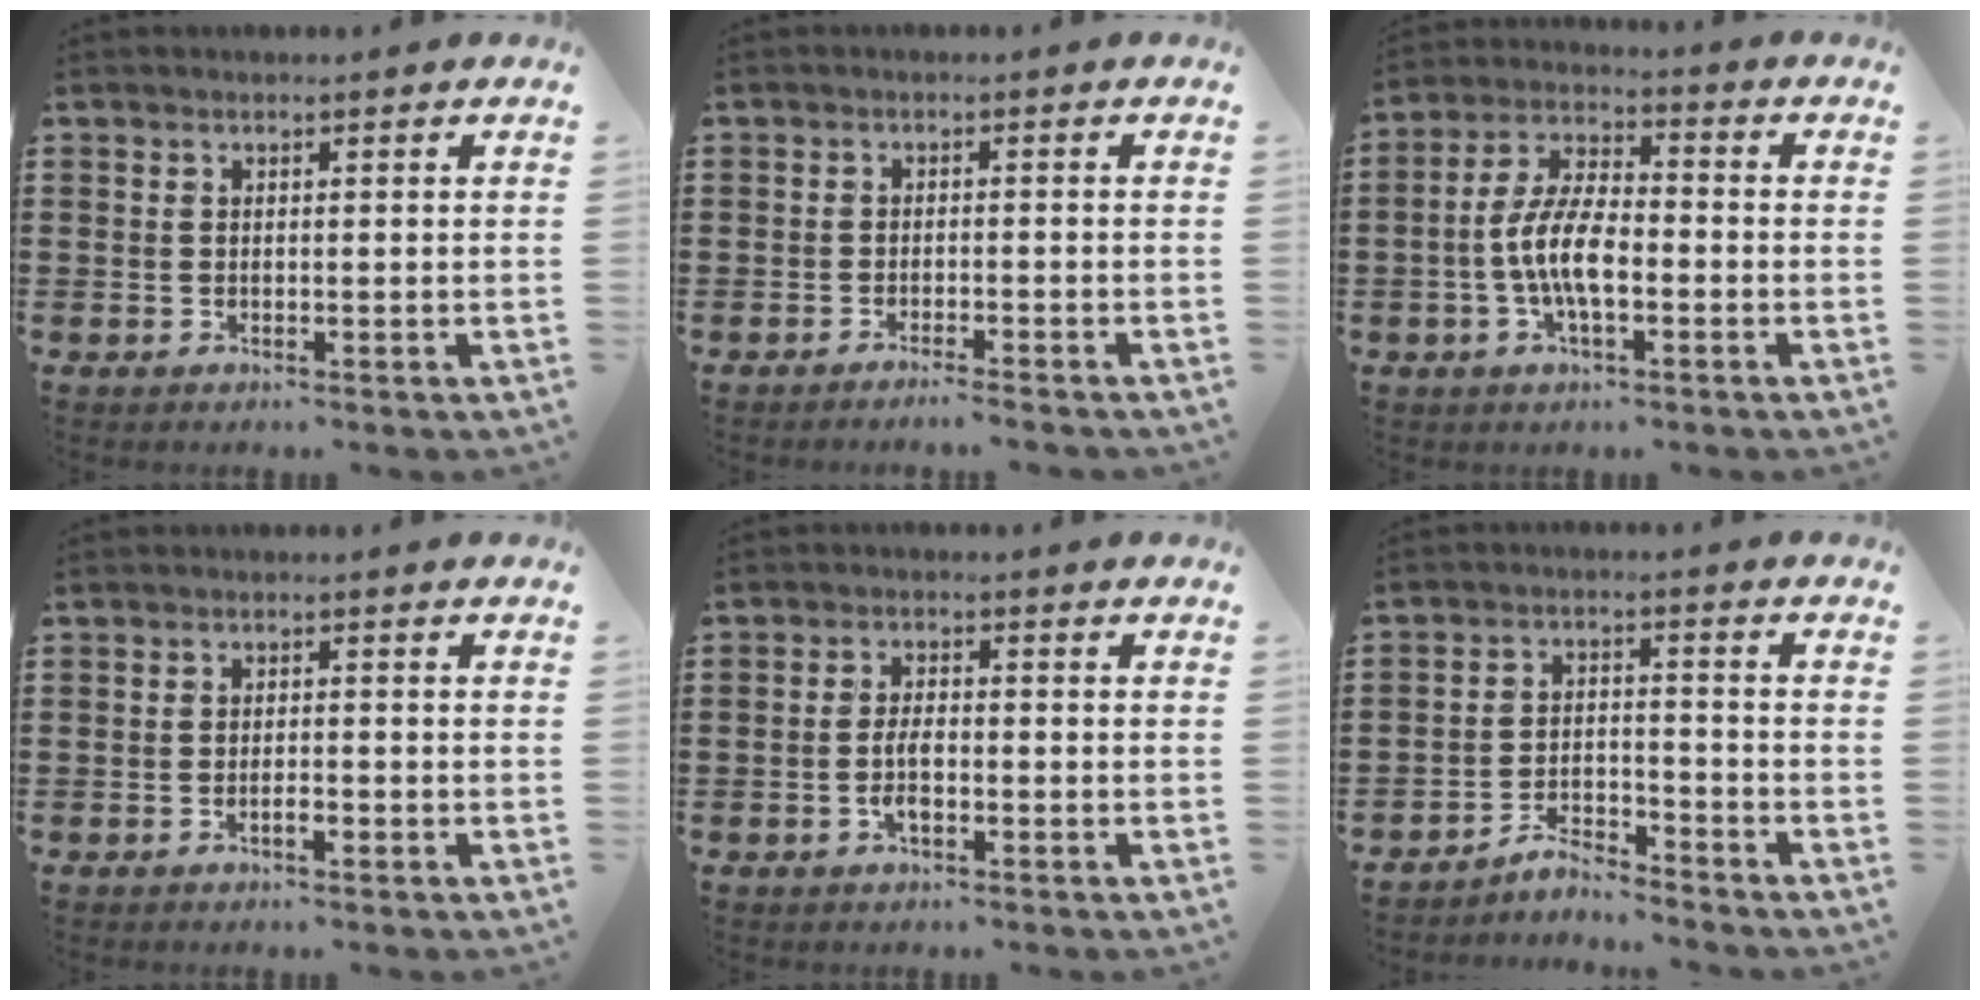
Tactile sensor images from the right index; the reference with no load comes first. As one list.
[{"total": 1.8, "force": [-1.7, -0.5, 0.6], "torque": [-0.010, -0.002, -0.031]}, {"total": 8.4, "force": [-2.2, 3.3, 7.3], "torque": [-0.166, -0.004, -0.048]}, {"total": 1.8, "force": [-0.9, 0.6, 1.4], "torque": [-0.026, 0.003, -0.017]}, {"total": 3.7, "force": [-1.2, 1.1, 3.3], "torque": [-0.082, -0.007, -0.027]}, {"total": 4.3, "force": [-4.2, 0.3, 0.7], "torque": [-0.017, 0.005, -0.086]}]